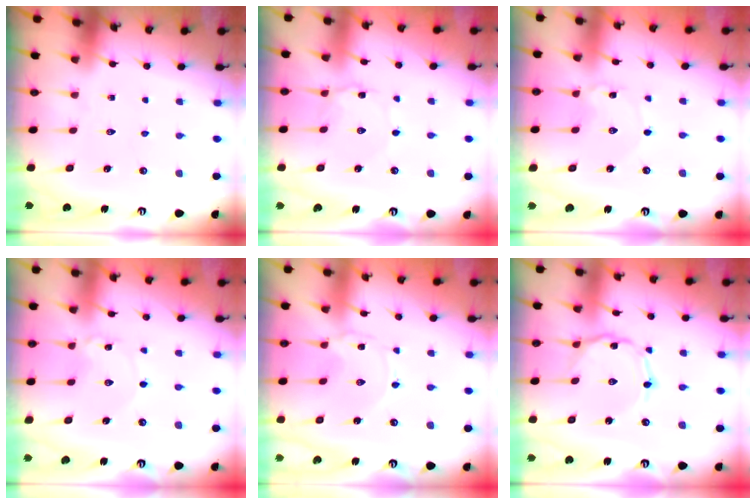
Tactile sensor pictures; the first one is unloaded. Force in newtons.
{"total": 2.3, "press": 2.3, "slide": 0.3}
{"total": 1.6, "press": 1.6, "slide": 0.2}
{"total": 1.0, "press": 1.0, "slide": 0.0}
{"total": 0.0}
{"total": 2.3, "press": 2.3, "slide": 0.3}